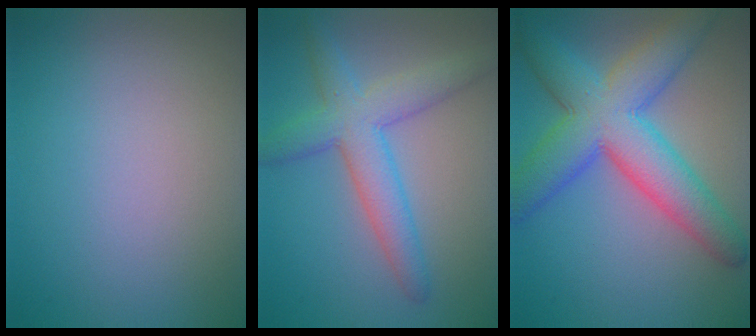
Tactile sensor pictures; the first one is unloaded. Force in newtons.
{"total": 5.2, "press": 5.2, "slide": 0.3}
{"total": 9.4, "press": 9.4, "slide": 0.1}